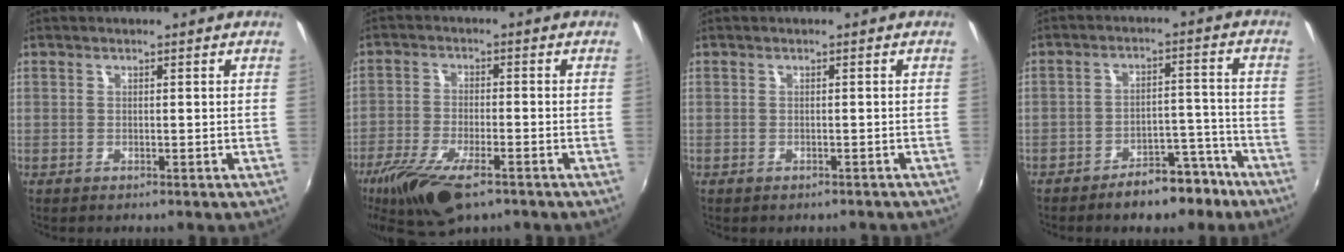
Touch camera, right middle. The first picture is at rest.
{"total": 12.6, "force": [-8.2, 4.4, 8.5], "torque": [-0.192, -0.040, -0.153]}
{"total": 1.8, "force": [-1.6, 0.7, 0.6], "torque": [-0.014, -0.006, -0.017]}
{"total": 8.8, "force": [-6.8, 3.9, 3.9], "torque": [-0.063, 0.035, -0.079]}